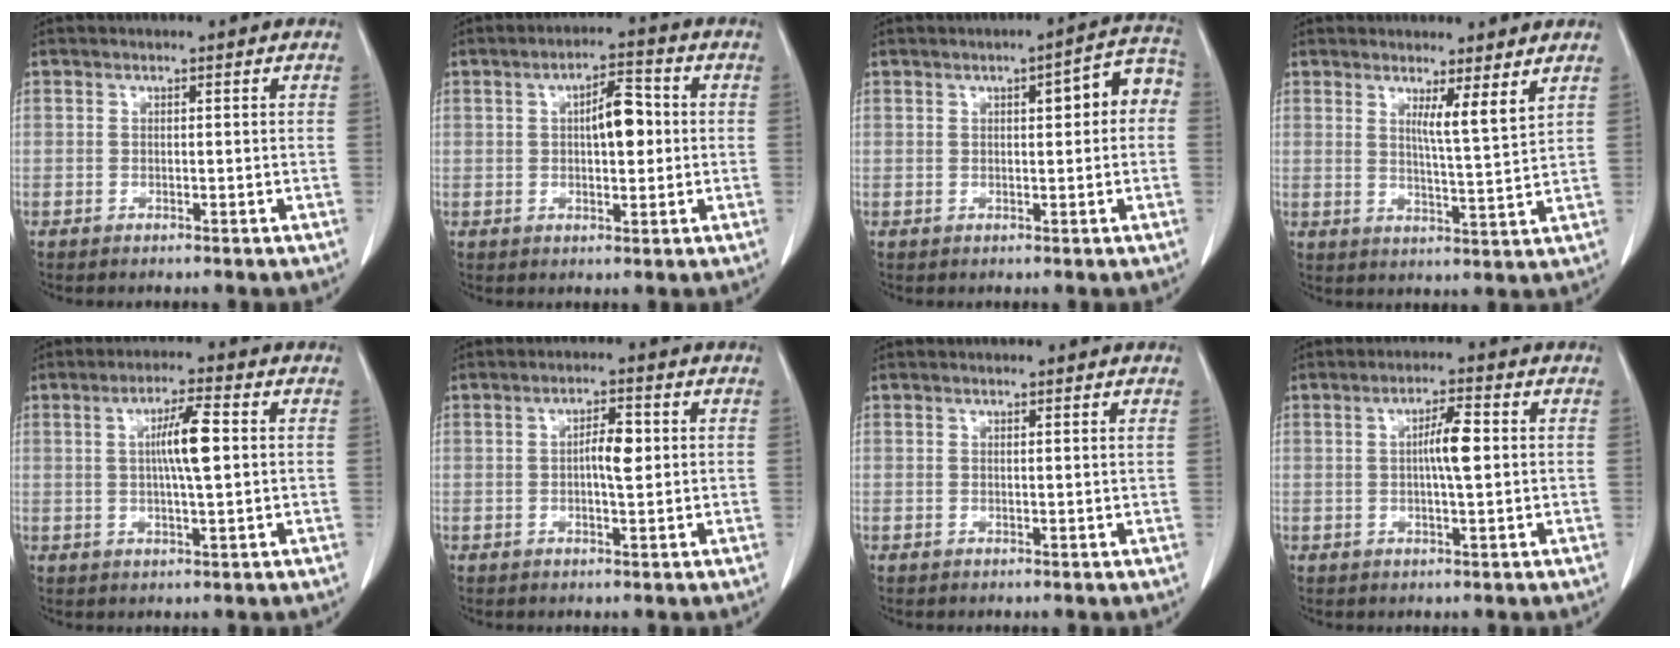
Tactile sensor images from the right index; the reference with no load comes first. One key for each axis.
{"total": 6.2, "fx": 0.7, "fy": 2.2, "fz": 5.7, "tx": -0.091, "ty": 0.012, "tz": 0.010}
{"total": 6.4, "fx": 1.1, "fy": 1.8, "fz": 6.1, "tx": -0.070, "ty": 0.029, "tz": 0.008}
{"total": 4.7, "fx": 3.0, "fy": -0.5, "fz": 3.6, "tx": -0.062, "ty": -0.018, "tz": 0.051}
{"total": 6.4, "fx": 0.9, "fy": 0.4, "fz": 6.3, "tx": -0.110, "ty": 0.002, "tz": 0.014}
{"total": 3.8, "fx": 0.3, "fy": 0.9, "fz": 3.7, "tx": -0.063, "ty": 0.003, "tz": 0.003}
{"total": 0.7, "fx": 0.6, "fy": -0.2, "fz": 0.4, "tx": -0.012, "ty": -0.005, "tz": 0.009}
{"total": 4.8, "fx": 0.5, "fy": 0.5, "fz": 4.8, "tx": -0.083, "ty": 0.003, "tz": 0.006}